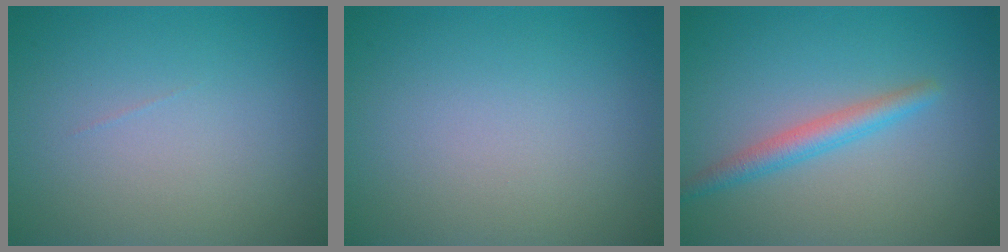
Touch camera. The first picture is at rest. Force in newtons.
{"total": 0.0}
{"total": 2.4, "press": 2.4, "slide": 0.0}